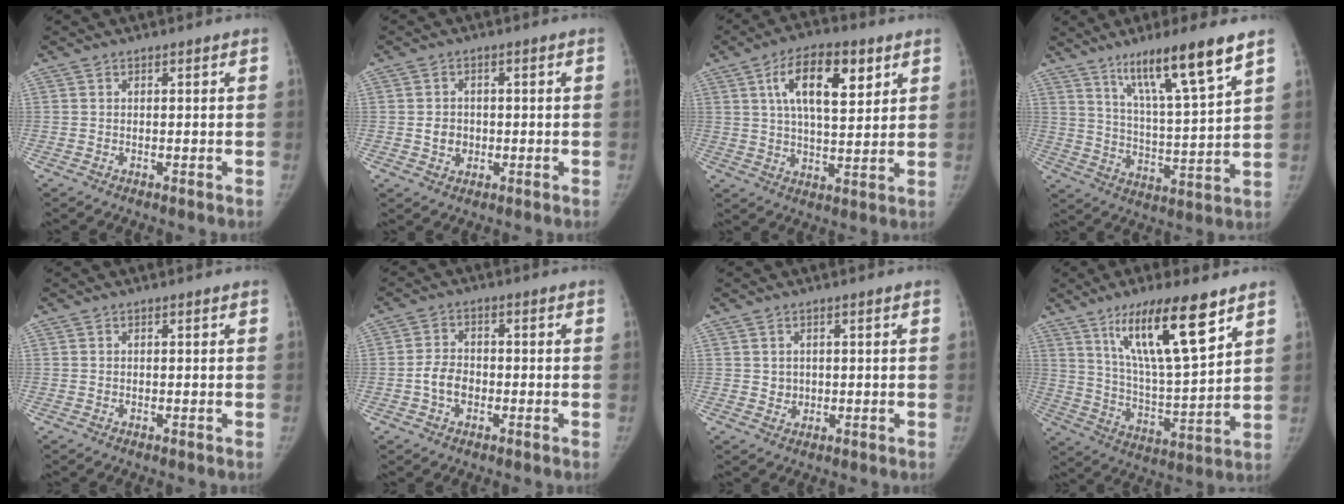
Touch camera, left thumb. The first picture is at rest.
{"total": 3.5, "force": [-0.3, 3.1, 1.6], "torque": [-0.013, 0.003, -0.001]}
{"total": 13.5, "force": [5.5, 5.9, 10.8], "torque": [-0.156, -0.015, 0.091]}
{"total": 15.6, "force": [9.9, 1.3, 12.0], "torque": [-0.198, -0.052, 0.172]}
{"total": 0.0}
{"total": 4.7, "force": [-1.2, 3.4, 3.0], "torque": [-0.050, 0.014, -0.026]}
{"total": 2.0, "force": [0.5, 1.8, 0.7], "torque": [-0.004, -0.004, 0.014]}
{"total": 18.2, "force": [10.5, 3.9, 14.4], "torque": [-0.230, -0.052, 0.194]}